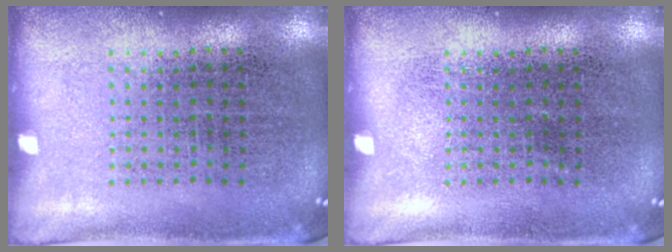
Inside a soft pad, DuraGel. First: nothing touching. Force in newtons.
{"total": 0.0}